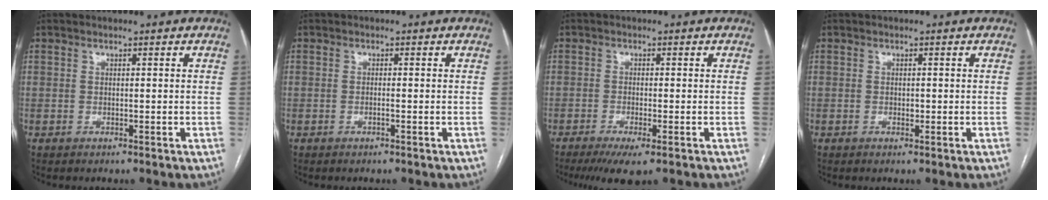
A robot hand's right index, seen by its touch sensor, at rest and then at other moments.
{"total": 0.5, "force": [-0.2, 0.0, 0.5], "torque": [-0.010, 0.000, -0.003]}
{"total": 5.5, "force": [-3.6, 0.7, 4.1], "torque": [-0.062, -0.014, -0.056]}
{"total": 0.7, "force": [-0.1, 0.5, 0.6], "torque": [-0.010, 0.000, -0.002]}